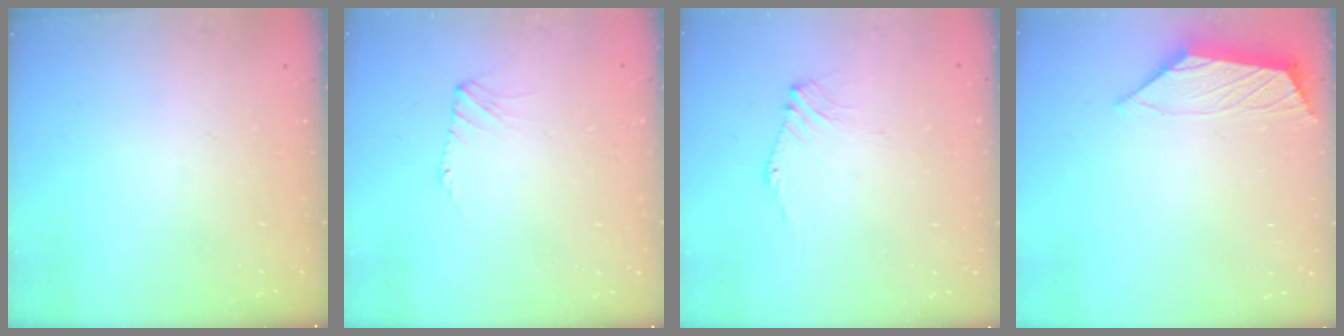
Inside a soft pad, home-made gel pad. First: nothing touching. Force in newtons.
{"total": 2.5, "press": 2.4, "slide": 0.6}
{"total": 2.1, "press": 2.0, "slide": 0.5}
{"total": 1.2, "press": 1.2, "slide": 0.2}